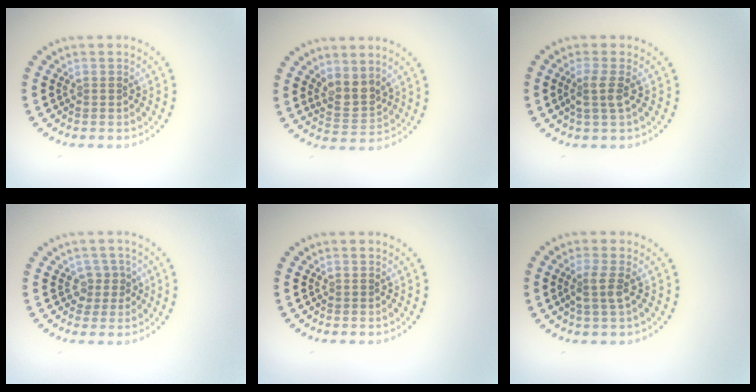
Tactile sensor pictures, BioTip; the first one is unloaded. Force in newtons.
{"total": 2.5, "press": 2.0, "slide": 1.6}
{"total": 2.0, "press": 1.5, "slide": 1.2}
{"total": 1.9, "press": 1.4, "slide": 1.3}
{"total": 0.0}
{"total": 2.0, "press": 1.5, "slide": 1.2}